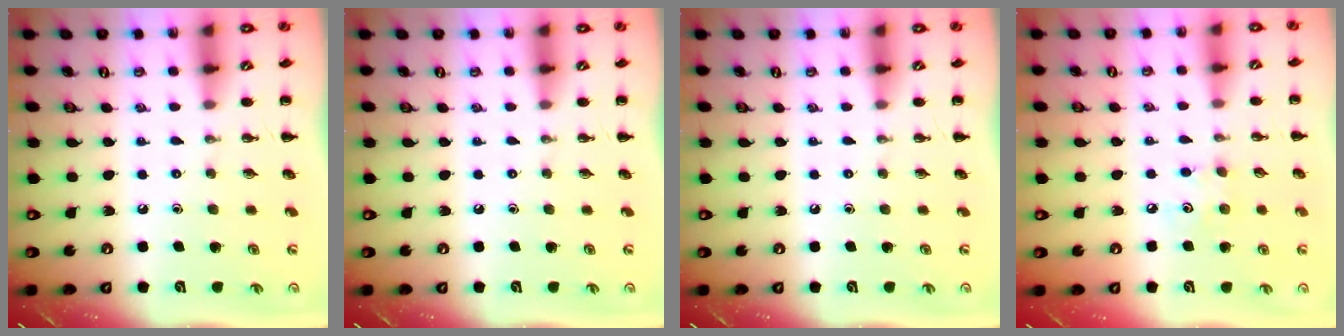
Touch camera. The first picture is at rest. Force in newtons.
{"total": 0.0}
{"total": 0.0}
{"total": 4.2, "press": 4.1, "slide": 0.9}